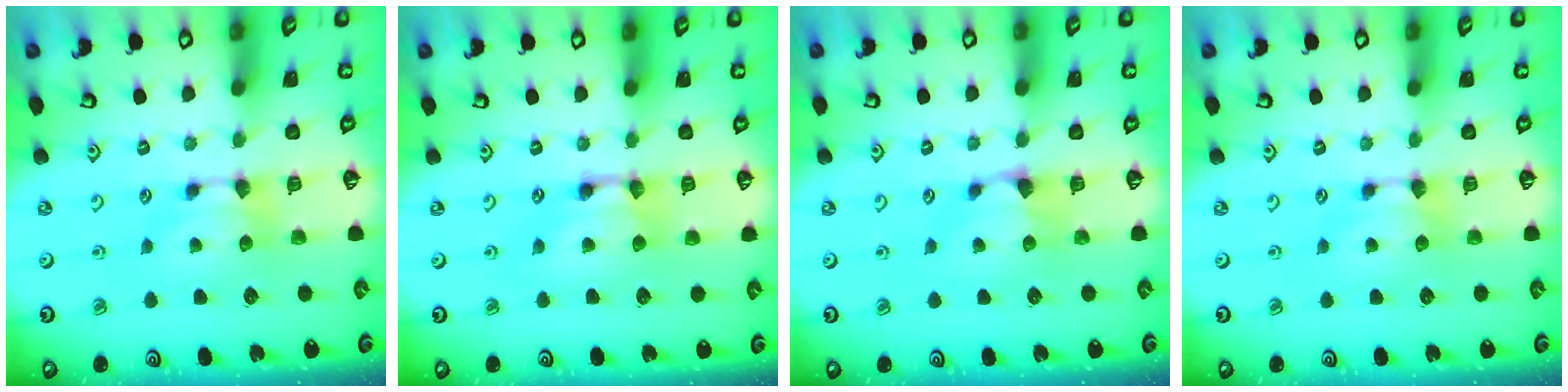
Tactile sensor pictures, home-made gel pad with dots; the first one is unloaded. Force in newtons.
{"total": 2.6, "press": 2.6, "slide": 0.2}
{"total": 1.4, "press": 0.9, "slide": 1.0}
{"total": 0.0}